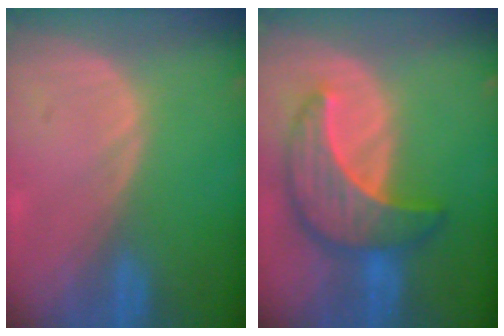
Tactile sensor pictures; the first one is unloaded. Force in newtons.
{"total": 9.1, "press": 9.1, "slide": 0.7}